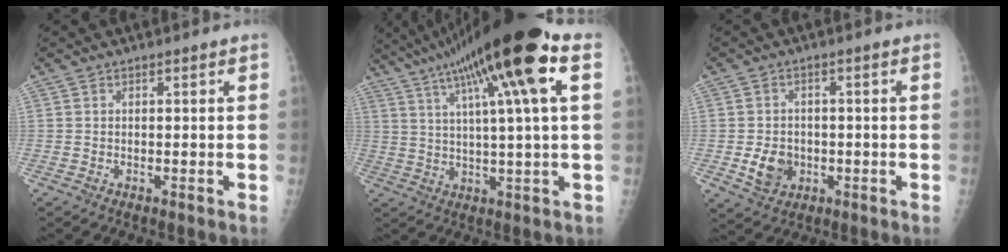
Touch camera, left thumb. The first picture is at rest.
{"total": 21.3, "force": [9.2, 2.1, 19.1], "torque": [-0.325, 0.018, 0.146]}
{"total": 5.8, "force": [-1.3, 4.7, 3.1], "torque": [-0.037, 0.006, -0.014]}